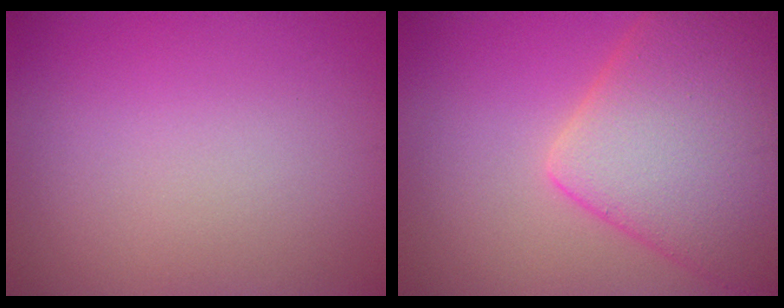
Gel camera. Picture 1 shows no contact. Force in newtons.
{"total": 10.6, "press": 10.6, "slide": 0.4}